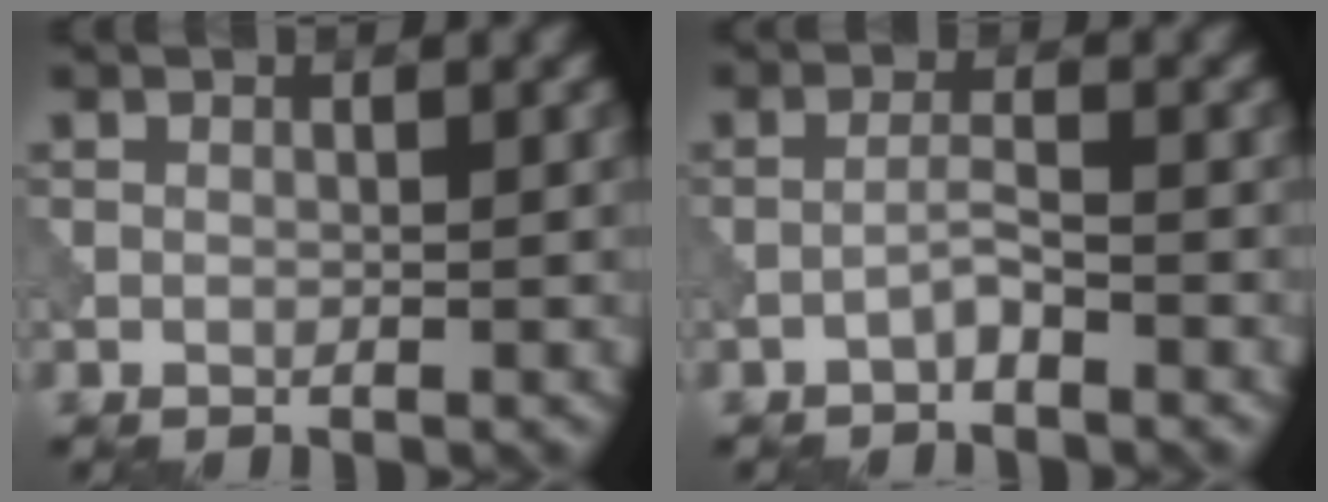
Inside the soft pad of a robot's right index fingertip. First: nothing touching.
{"total": 1.5, "force": [-1.1, 0.1, 1.0], "torque": [-0.018, 0.008, -0.025]}